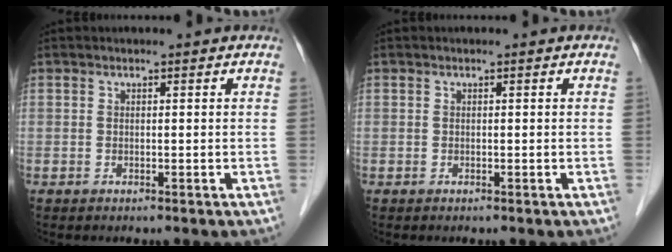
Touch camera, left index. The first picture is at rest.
{"total": 0.0}